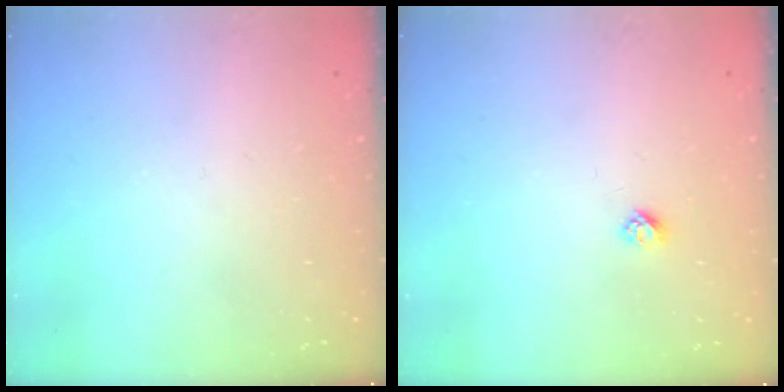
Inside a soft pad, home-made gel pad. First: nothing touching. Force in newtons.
{"total": 2.7, "press": 2.6, "slide": 0.3}